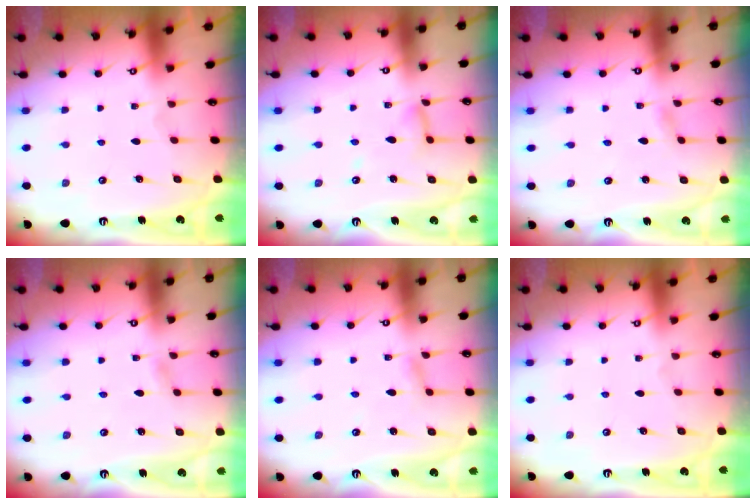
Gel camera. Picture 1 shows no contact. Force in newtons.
{"total": 7.1, "press": 7.1, "slide": 0.6}
{"total": 1.5, "press": 1.5, "slide": 0.2}
{"total": 1.1, "press": 1.1, "slide": 0.1}
{"total": 2.3, "press": 2.3, "slide": 0.2}
{"total": 0.0}